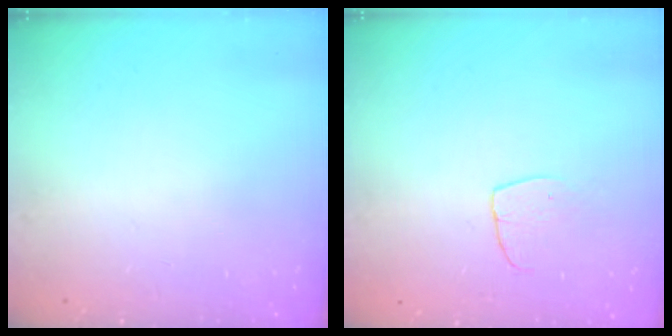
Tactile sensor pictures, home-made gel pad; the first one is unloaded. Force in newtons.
{"total": 6.5, "press": 6.5, "slide": 0.5}